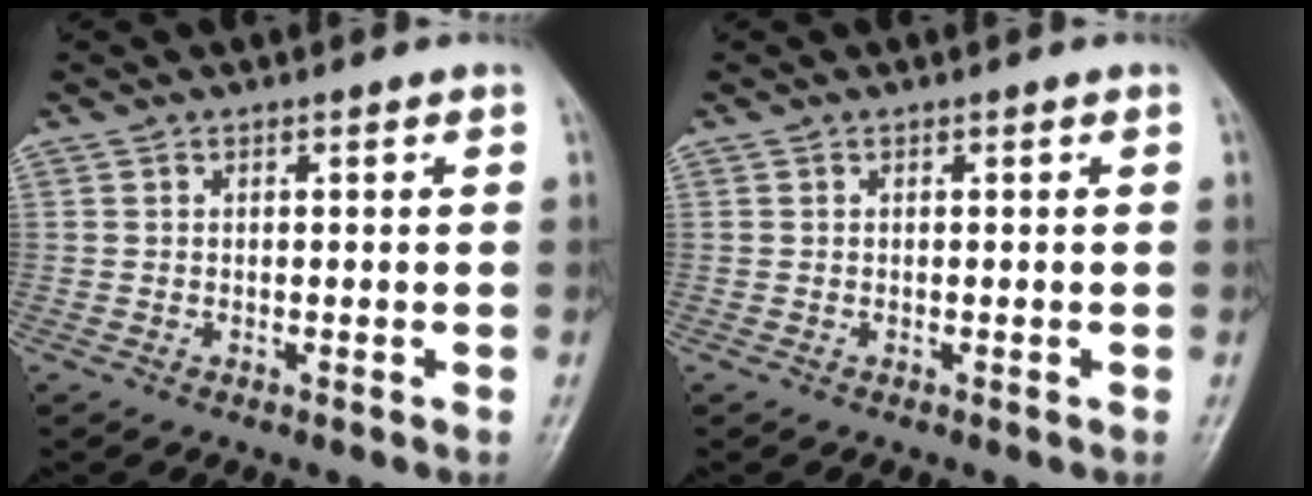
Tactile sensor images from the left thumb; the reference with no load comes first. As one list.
[{"total": 0.0}]